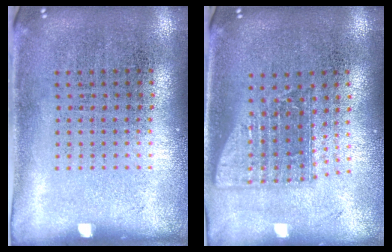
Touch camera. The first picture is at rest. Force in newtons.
{"total": 1.5, "press": 1.2, "slide": 1.0}